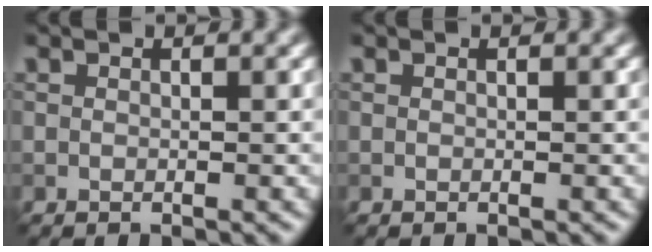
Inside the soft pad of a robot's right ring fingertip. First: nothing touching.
{"total": 0.0}